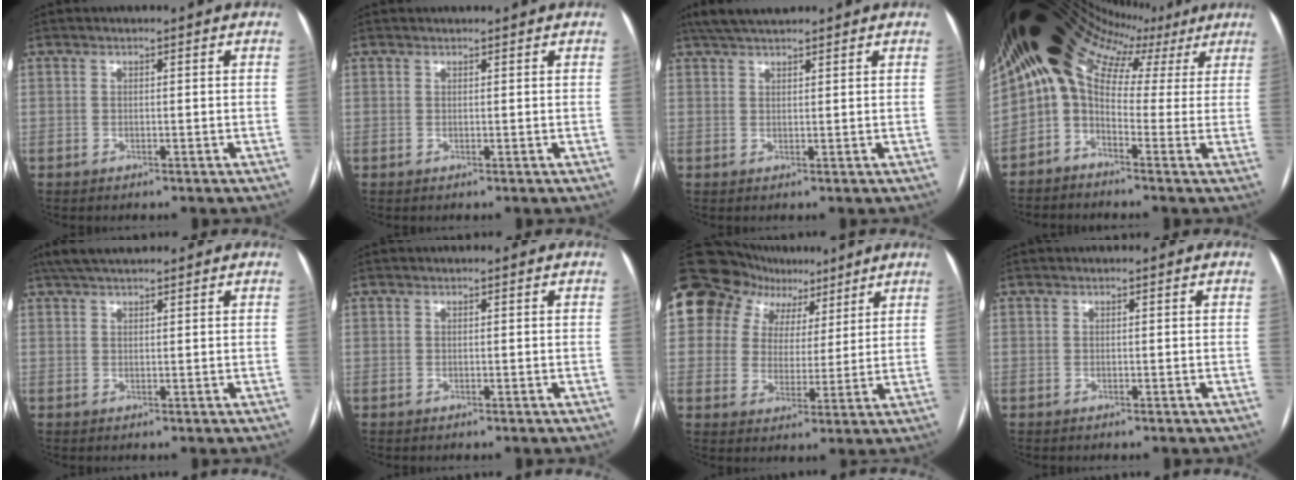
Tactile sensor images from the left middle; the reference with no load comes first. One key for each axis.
{"total": 1.0, "fx": 0.9, "fy": 0.3, "fz": 0.4, "tx": -0.012, "ty": 0.016, "tz": 0.014}
{"total": 4.9, "fx": 4.4, "fy": 0.8, "fz": 2.1, "tx": -0.035, "ty": 0.030, "tz": 0.080}
{"total": 17.6, "fx": 8.2, "fy": 11.5, "fz": 10.4, "tx": -0.197, "ty": 0.108, "tz": 0.112}
{"total": 5.1, "fx": 4.4, "fy": 1.0, "fz": 2.4, "tx": -0.039, "ty": 0.034, "tz": 0.079}
{"total": 0.0}
{"total": 15.9, "fx": 10.0, "fy": 11.3, "fz": 5.2, "tx": -0.112, "ty": 0.059, "tz": 0.159}
{"total": 0.0}